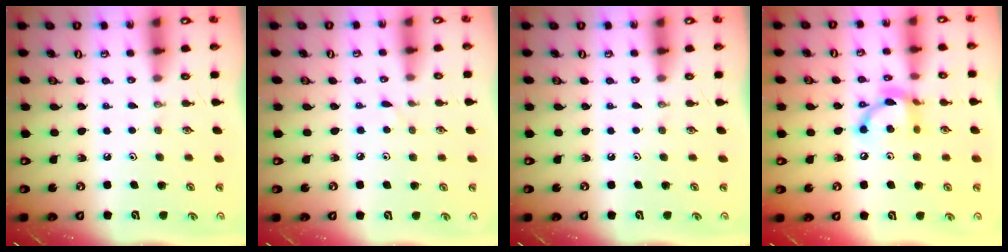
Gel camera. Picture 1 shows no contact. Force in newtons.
{"total": 2.6, "press": 2.6, "slide": 0.3}
{"total": 0.0}
{"total": 13.3, "press": 13.2, "slide": 1.2}